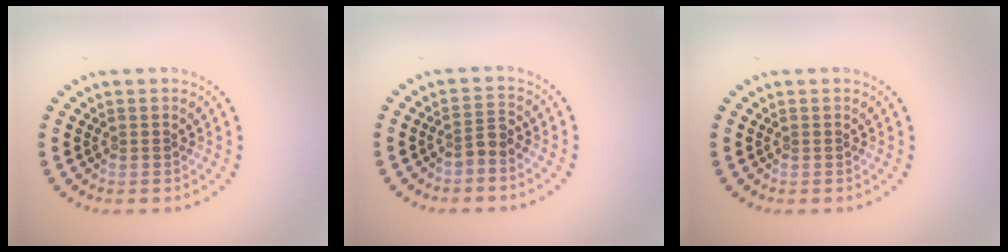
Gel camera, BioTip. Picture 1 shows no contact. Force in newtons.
{"total": 1.5, "press": 1.1, "slide": 1.0}
{"total": 0.0}